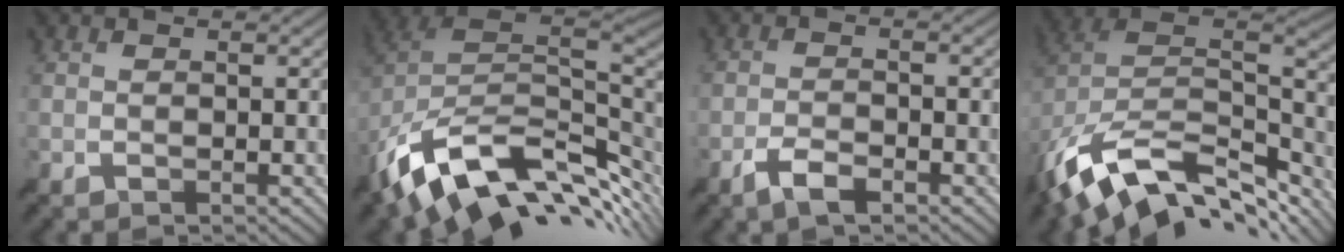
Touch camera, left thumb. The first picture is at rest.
{"total": 15.1, "force": [-3.6, 9.5, 11.2], "torque": [-0.242, -0.030, -0.046]}
{"total": 3.3, "force": [-2.4, 0.8, 2.2], "torque": [-0.052, -0.002, -0.048]}
{"total": 14.8, "force": [-6.9, 8.6, 10.0], "torque": [-0.233, -0.033, -0.100]}